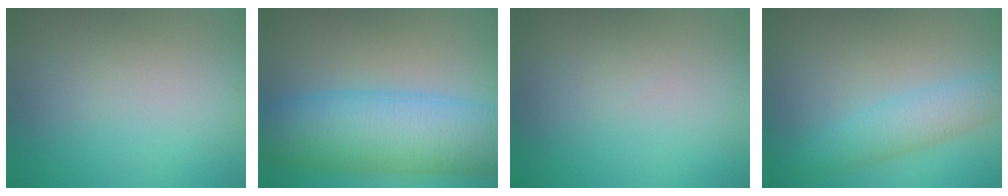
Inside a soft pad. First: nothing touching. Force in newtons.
{"total": 10.7, "press": 10.7, "slide": 0.3}
{"total": 0.0}
{"total": 3.3, "press": 3.3, "slide": 0.1}